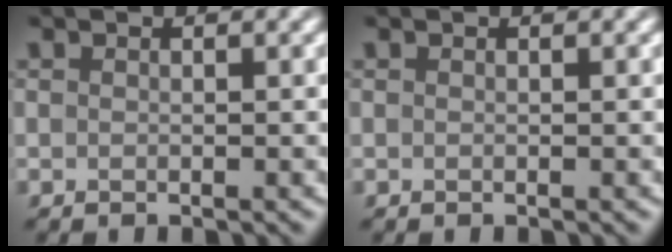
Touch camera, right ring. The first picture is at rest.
{"total": 0.0}